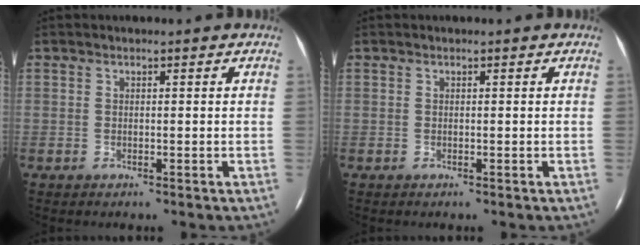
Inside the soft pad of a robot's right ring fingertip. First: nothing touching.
{"total": 0.0}